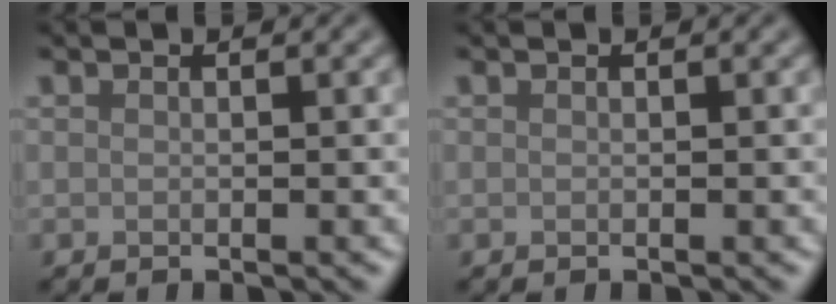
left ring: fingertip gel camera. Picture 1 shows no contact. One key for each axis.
{"total": 0.0}